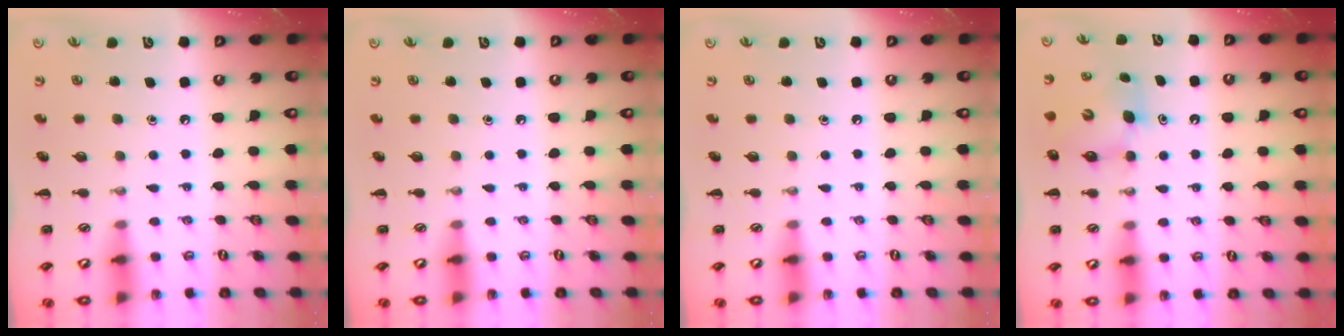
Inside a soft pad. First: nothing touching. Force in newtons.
{"total": 0.0}
{"total": 0.0}
{"total": 6.2, "press": 6.1, "slide": 0.7}